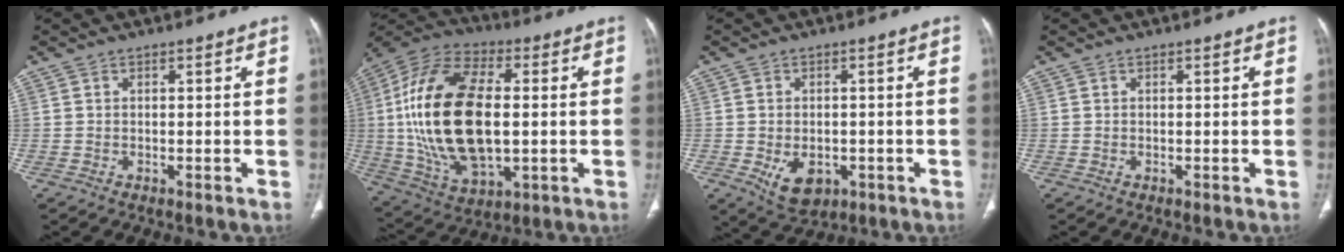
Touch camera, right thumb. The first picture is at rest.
{"total": 26.1, "force": [0.5, 13.9, 22.1], "torque": [-0.441, 0.002, 0.015]}
{"total": 6.8, "force": [-2.1, 4.6, 4.6], "torque": [-0.063, 0.001, -0.018]}
{"total": 0.0}